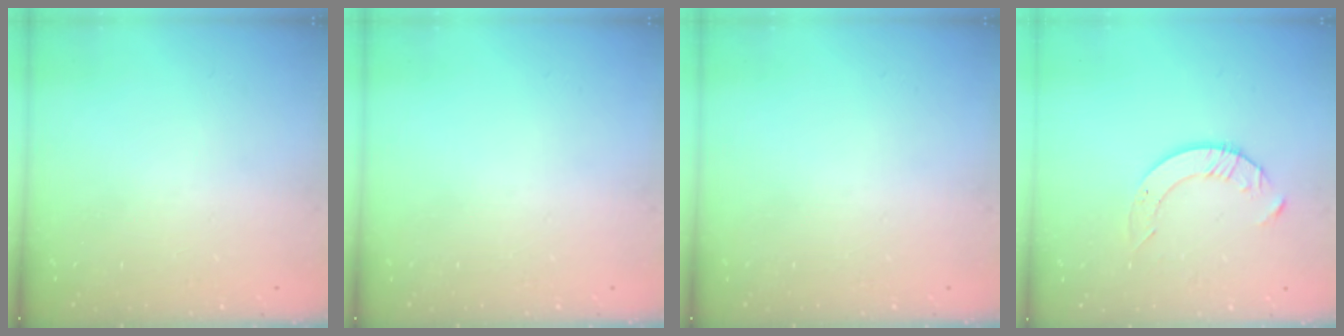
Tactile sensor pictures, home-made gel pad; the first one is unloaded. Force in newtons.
{"total": 0.0}
{"total": 0.0}
{"total": 4.7, "press": 4.6, "slide": 0.6}